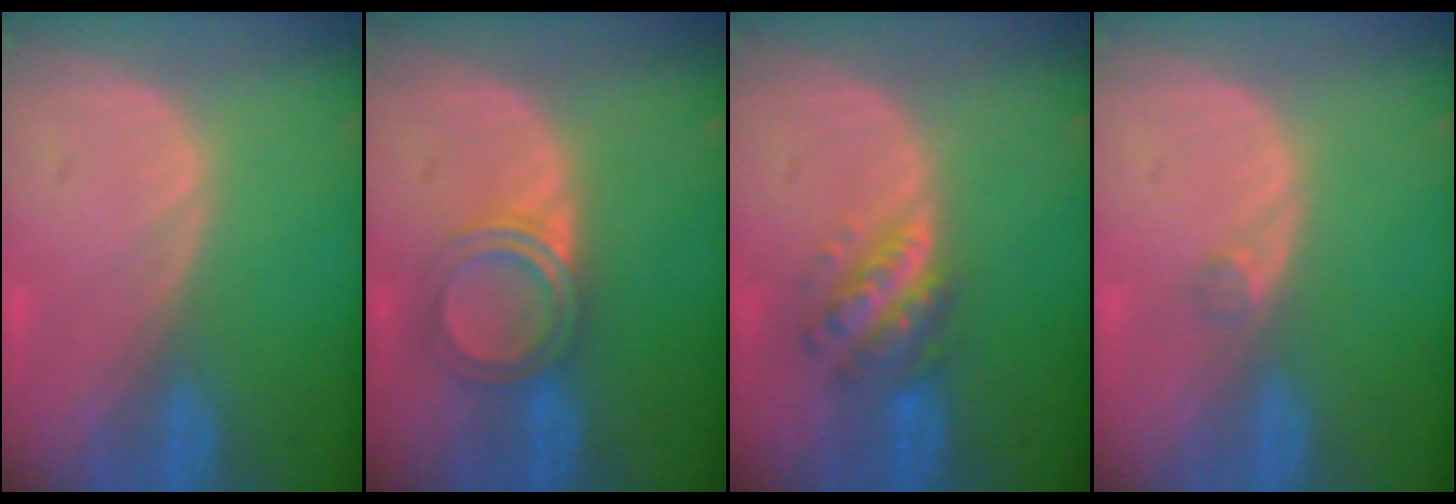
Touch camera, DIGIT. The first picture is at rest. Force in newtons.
{"total": 4.8, "press": 4.6, "slide": 1.4}
{"total": 5.8, "press": 5.3, "slide": 2.4}
{"total": 1.2, "press": 1.0, "slide": 0.7}